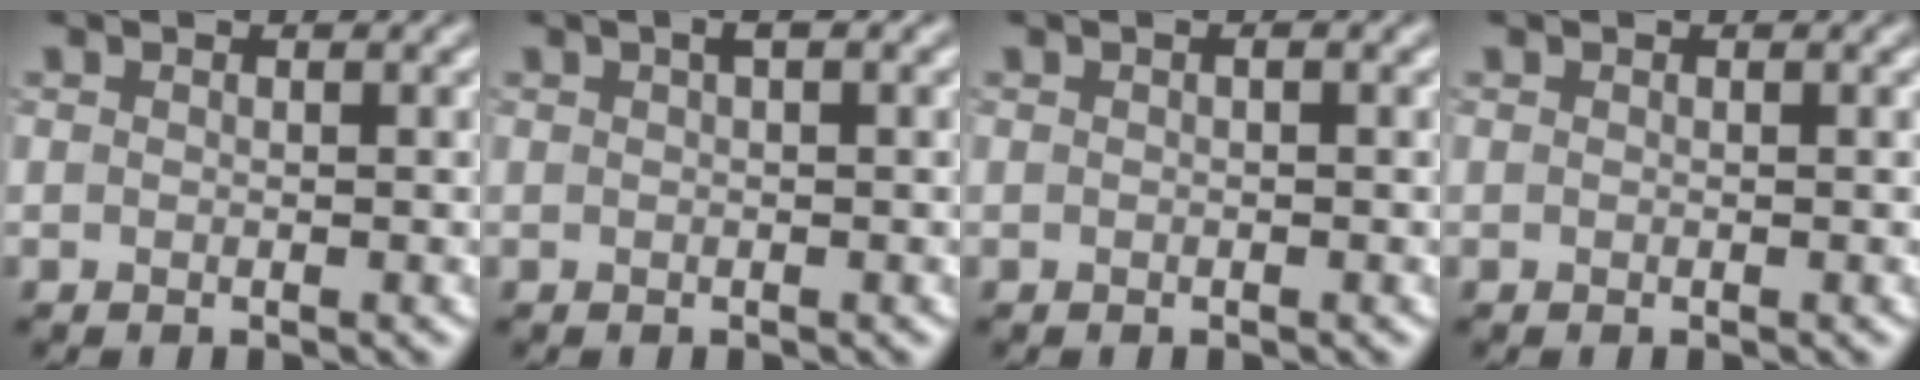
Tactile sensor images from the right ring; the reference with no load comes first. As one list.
[{"total": 1.0, "force": [0.5, 0.2, 0.9], "torque": [-0.015, 0.011, 0.007]}, {"total": 0.0}, {"total": 0.0}]